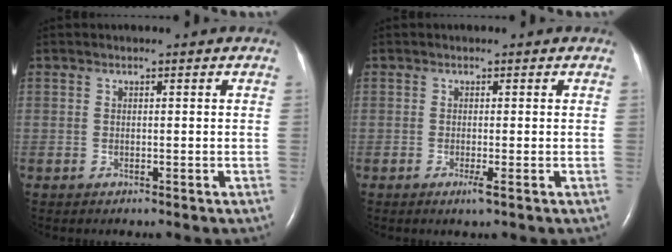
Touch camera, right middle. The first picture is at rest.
{"total": 1.3, "force": [-0.6, -0.2, 1.1], "torque": [-0.022, -0.004, -0.011]}